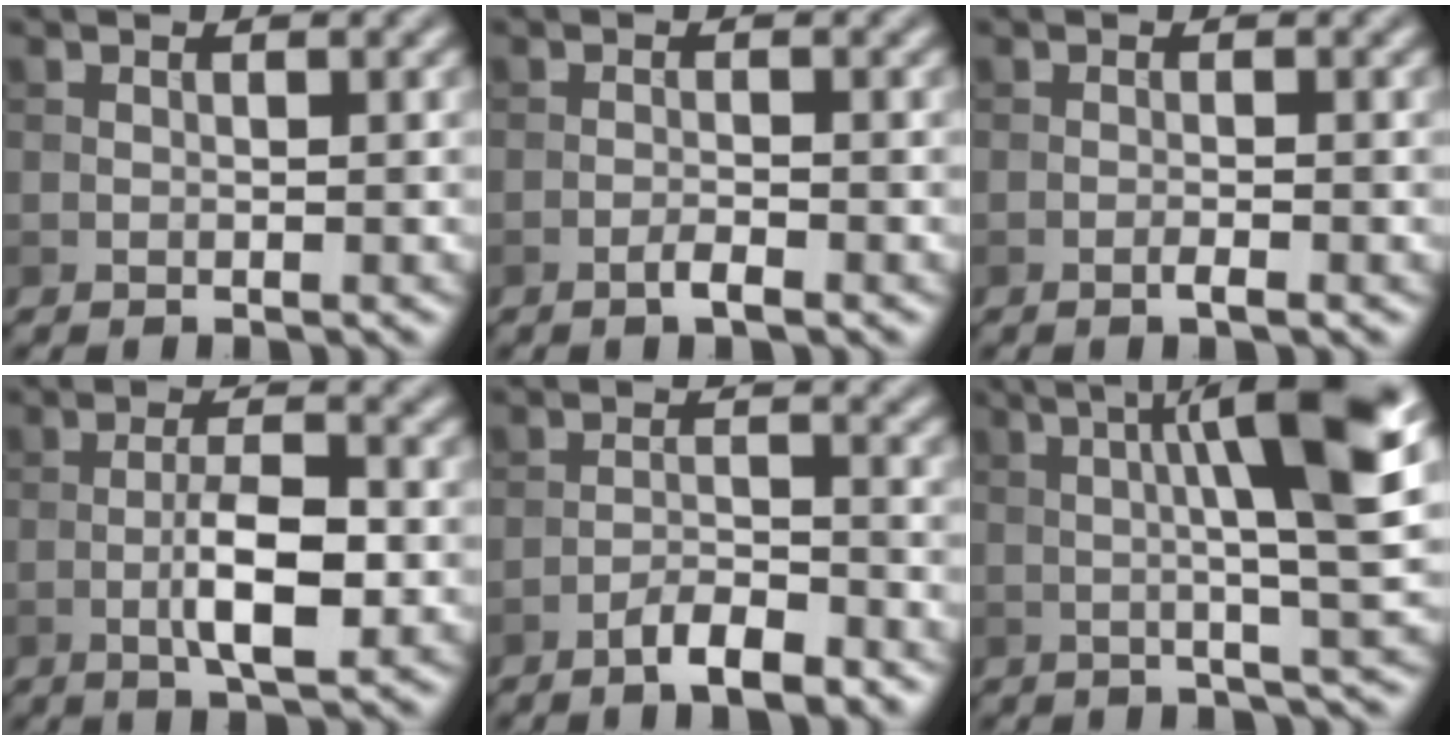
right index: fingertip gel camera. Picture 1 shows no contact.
{"total": 1.5, "force": [-0.9, 0.2, 1.1], "torque": [-0.019, 0.003, -0.019]}
{"total": 1.1, "force": [-0.6, 0.1, 1.0], "torque": [-0.015, 0.001, -0.012]}
{"total": 5.0, "force": [-1.3, 1.4, 4.6], "torque": [-0.086, 0.001, -0.024]}
{"total": 3.5, "force": [-2.5, 0.8, 2.3], "torque": [-0.040, 0.008, -0.049]}
{"total": 10.0, "force": [1.9, 1.6, 9.7], "torque": [-0.127, 0.015, 0.026]}